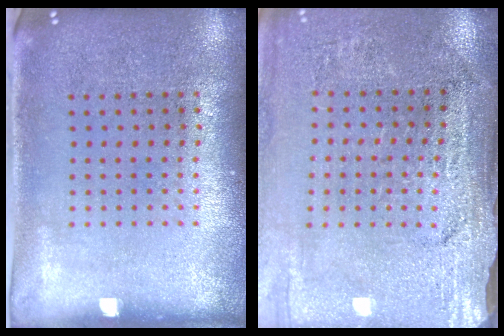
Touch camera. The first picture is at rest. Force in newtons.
{"total": 3.1, "press": 3.1, "slide": 0.3}